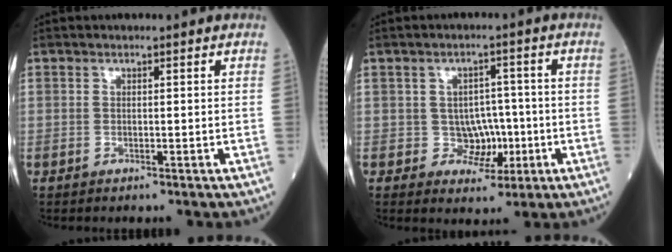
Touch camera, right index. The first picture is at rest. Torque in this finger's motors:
{"motor_torque": [0.04, -0.30, -0.03, -0.01]}